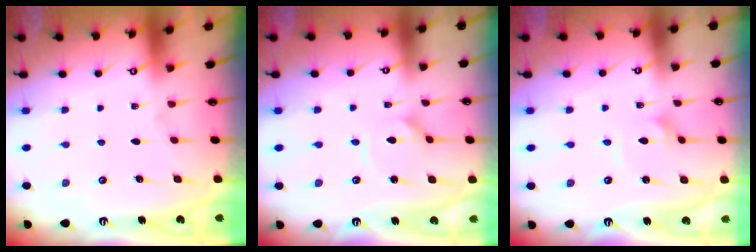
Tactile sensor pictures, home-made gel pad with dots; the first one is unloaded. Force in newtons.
{"total": 1.8, "press": 1.8, "slide": 0.3}
{"total": 2.0, "press": 2.0, "slide": 0.1}